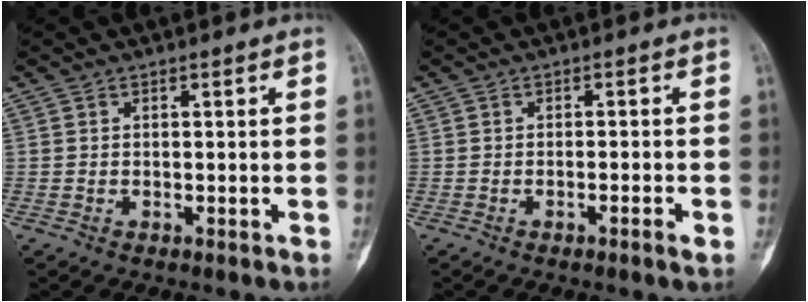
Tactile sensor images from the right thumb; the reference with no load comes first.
{"total": 1.9, "force": [-1.0, 0.1, 1.7], "torque": [-0.035, 0.002, -0.018]}